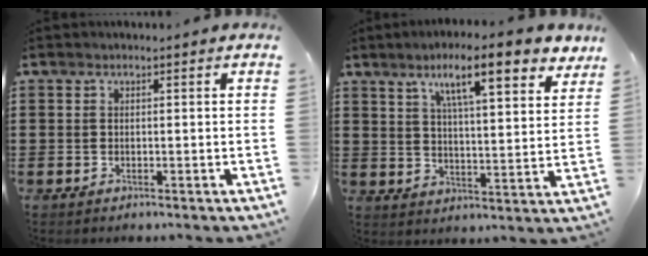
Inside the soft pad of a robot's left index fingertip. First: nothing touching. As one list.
[{"total": 10.5, "force": [7.2, 1.7, 7.4], "torque": [-0.121, -0.027, 0.117]}]